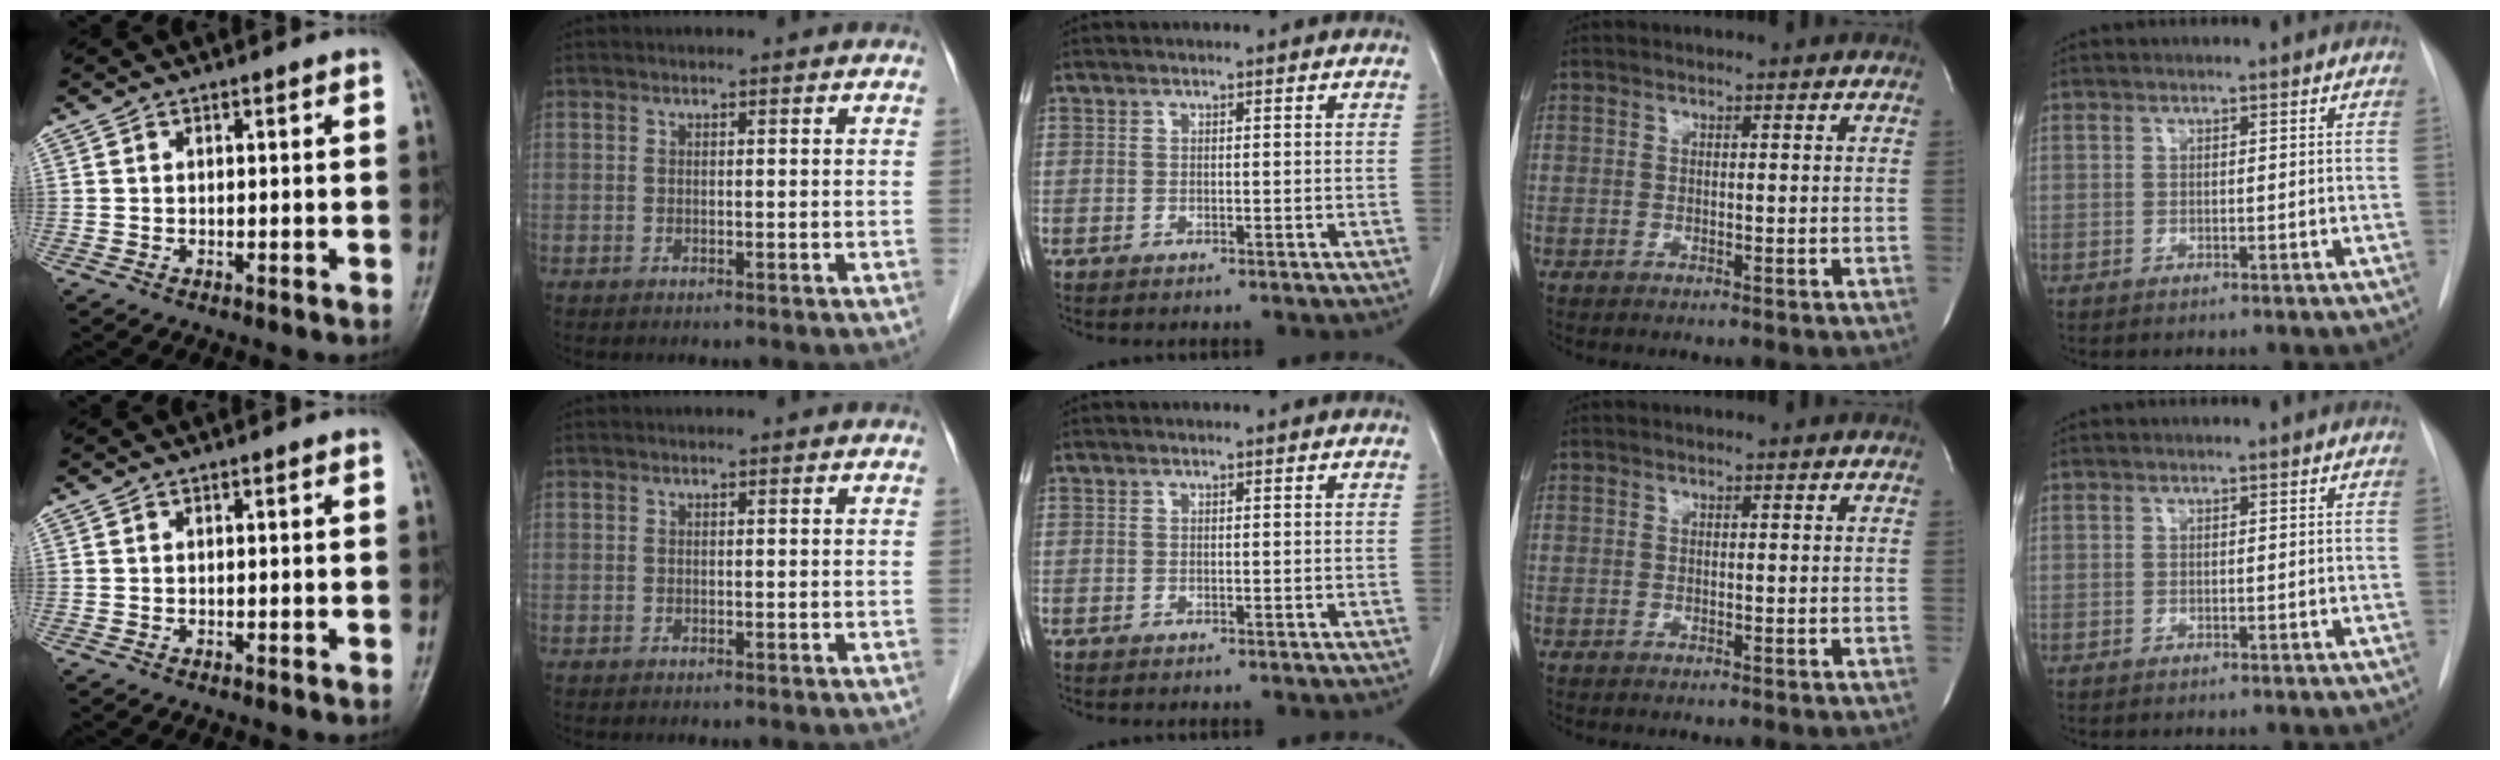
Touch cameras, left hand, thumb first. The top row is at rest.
{}